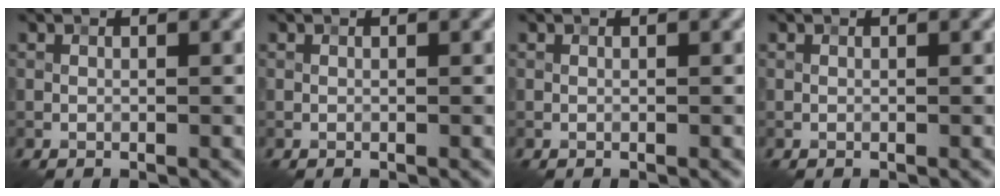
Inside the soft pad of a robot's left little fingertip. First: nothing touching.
{"total": 0.0}
{"total": 0.0}
{"total": 0.0}